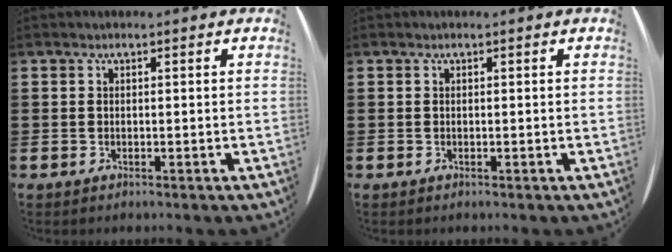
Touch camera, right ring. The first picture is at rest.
{"total": 0.0}